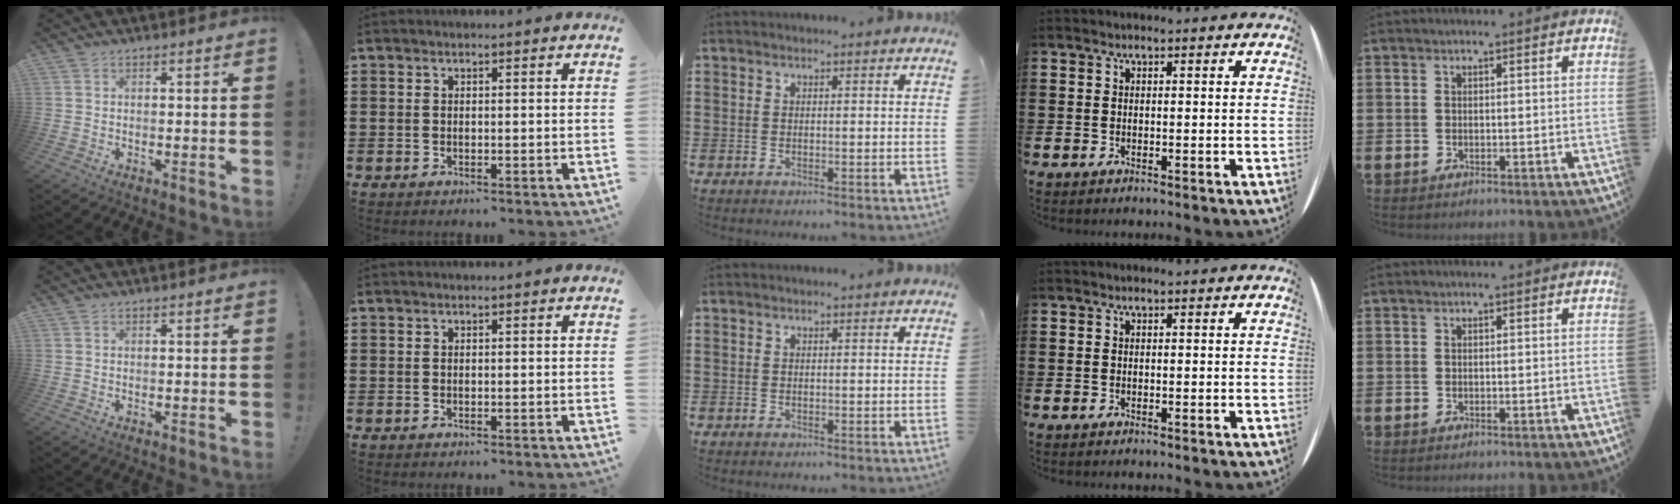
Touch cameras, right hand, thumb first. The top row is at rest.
{}